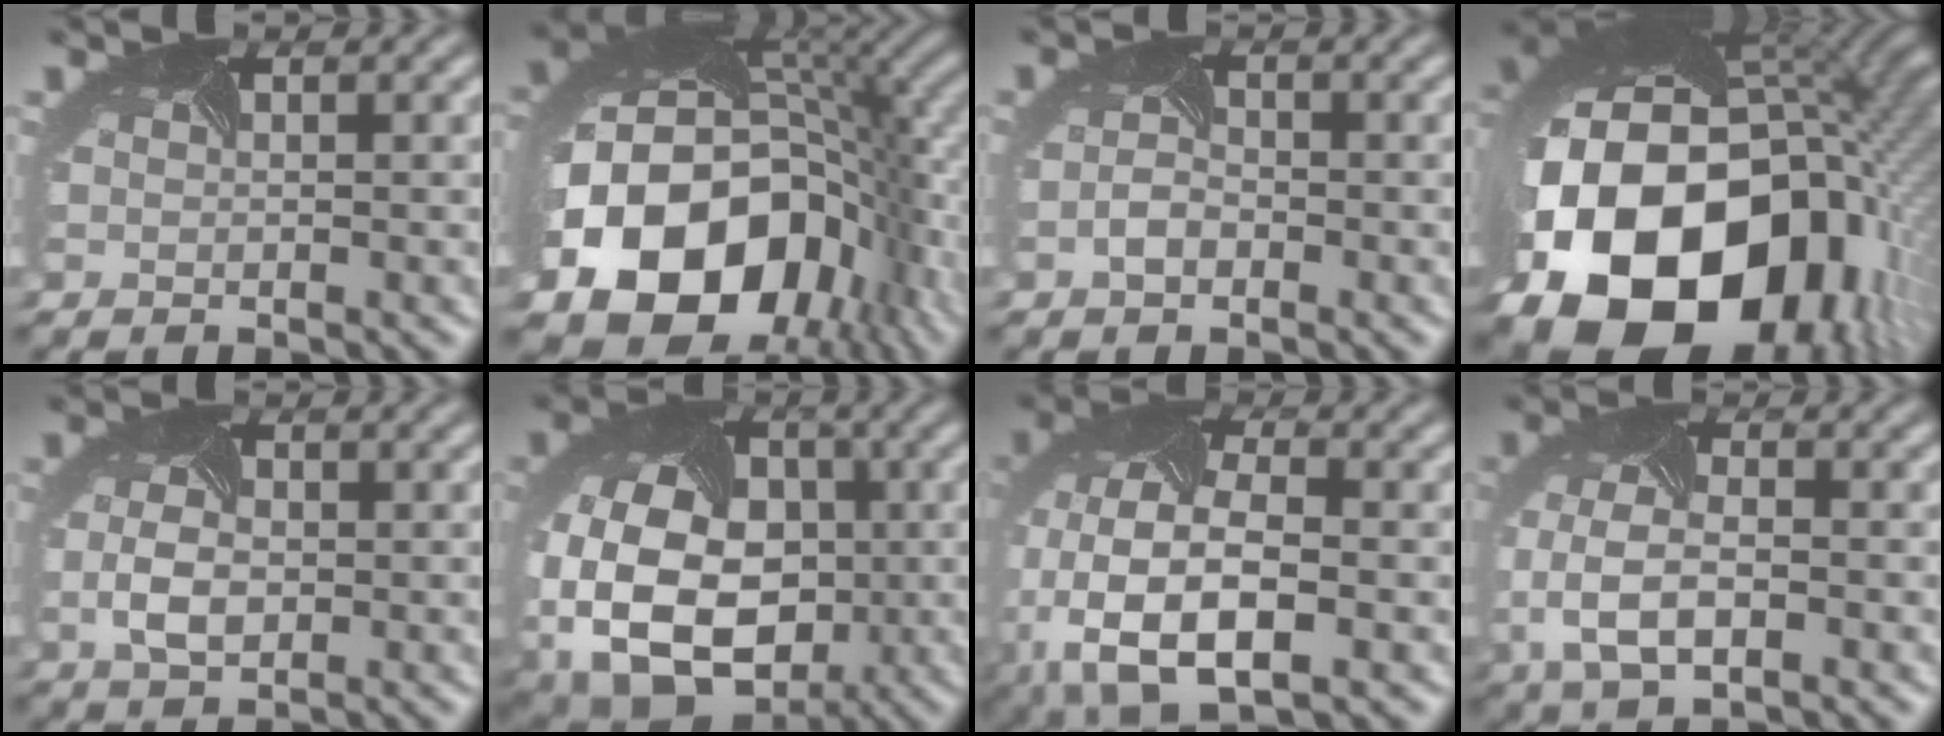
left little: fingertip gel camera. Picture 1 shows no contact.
{"total": 18.6, "force": [-6.1, 13.2, 11.6], "torque": [-0.230, -0.055, -0.073]}
{"total": 1.7, "force": [-1.4, 0.6, 0.6], "torque": [-0.024, -0.001, -0.022]}
{"total": 22.1, "force": [-6.6, 15.9, 13.9], "torque": [-0.331, -0.070, -0.091]}
{"total": 2.7, "force": [-0.9, 1.7, 2.0], "torque": [-0.056, -0.002, -0.009]}
{"total": 15.2, "force": [-3.3, 11.0, 10.0], "torque": [-0.197, -0.034, -0.029]}
{"total": 10.5, "force": [-3.7, 5.2, 8.3], "torque": [-0.188, -0.020, -0.054]}
{"total": 5.1, "force": [-1.5, 2.7, 4.0], "torque": [-0.101, -0.010, -0.019]}